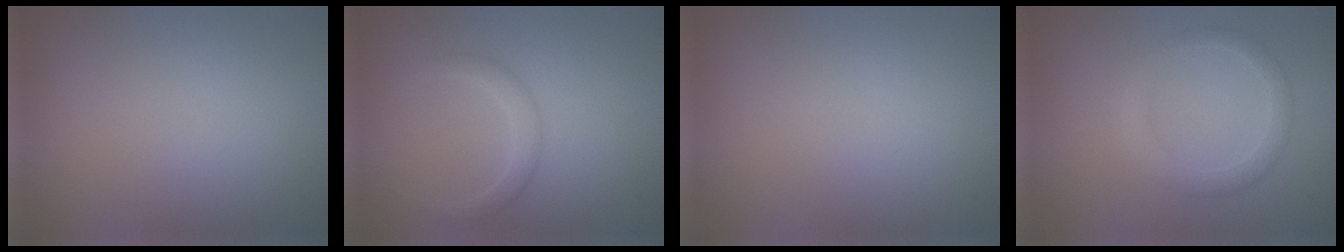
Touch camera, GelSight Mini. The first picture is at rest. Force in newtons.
{"total": 1.7, "press": 1.7, "slide": 0.1}
{"total": 0.0}
{"total": 2.3, "press": 2.3, "slide": 0.1}